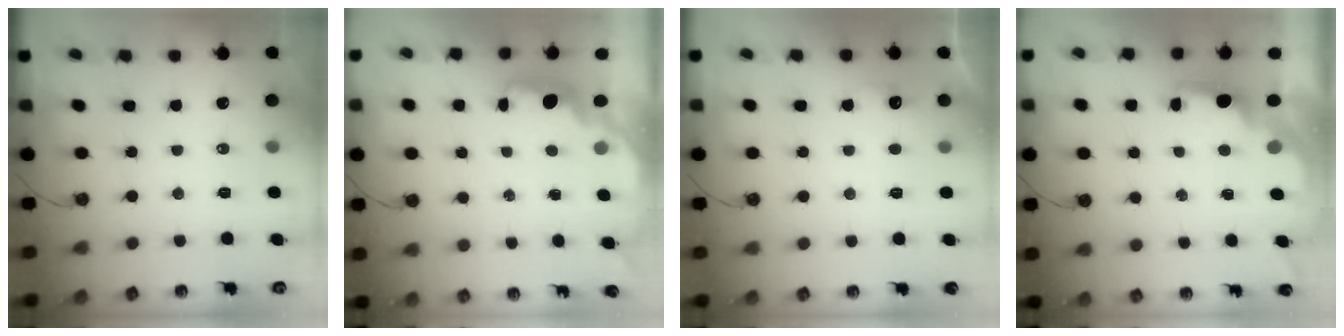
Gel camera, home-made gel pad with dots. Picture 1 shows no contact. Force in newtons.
{"total": 1.9, "press": 1.8, "slide": 0.7}
{"total": 2.9, "press": 2.7, "slide": 0.9}
{"total": 2.0, "press": 1.9, "slide": 0.8}